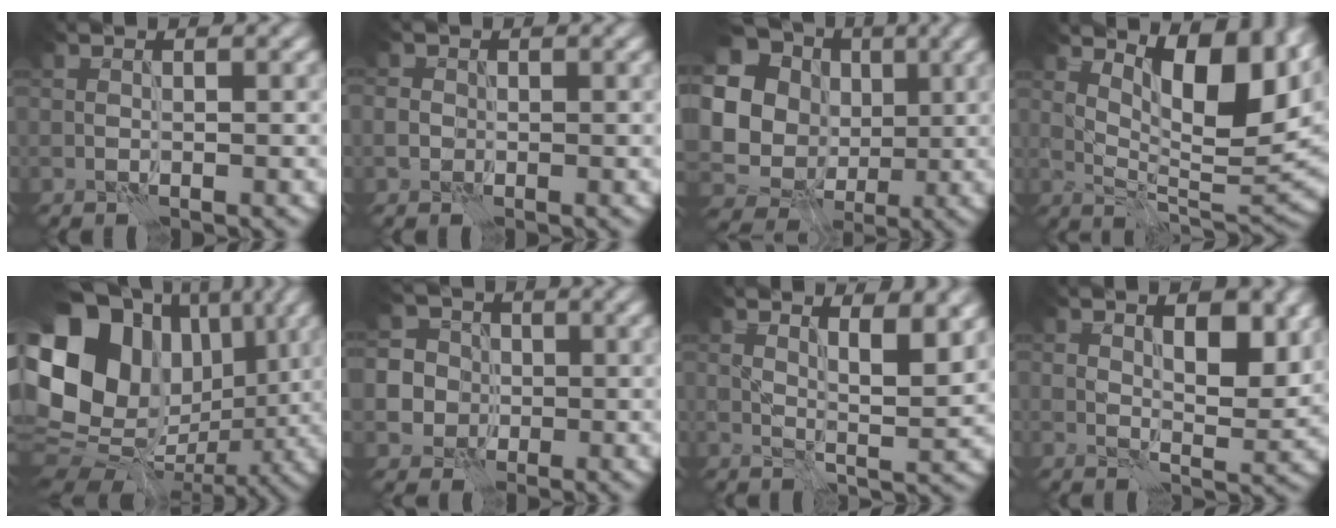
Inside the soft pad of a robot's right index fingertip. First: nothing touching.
{"total": 1.0, "force": [-0.2, 1.0, 0.3], "torque": [-0.004, 0.000, -0.008]}
{"total": 17.8, "force": [3.4, 16.2, 6.7], "torque": [-0.186, 0.012, 0.037]}
{"total": 11.7, "force": [5.5, 4.0, 9.5], "torque": [-0.151, 0.002, 0.097]}
{"total": 19.3, "force": [3.7, 15.1, 11.4], "torque": [-0.224, 0.025, 0.076]}
{"total": 7.3, "force": [-0.4, 6.9, 2.3], "torque": [-0.040, 0.022, -0.031]}
{"total": 4.9, "force": [2.4, 1.2, 4.1], "torque": [-0.058, 0.000, 0.038]}
{"total": 4.8, "force": [2.0, 2.0, 4.0], "torque": [-0.059, -0.003, 0.034]}